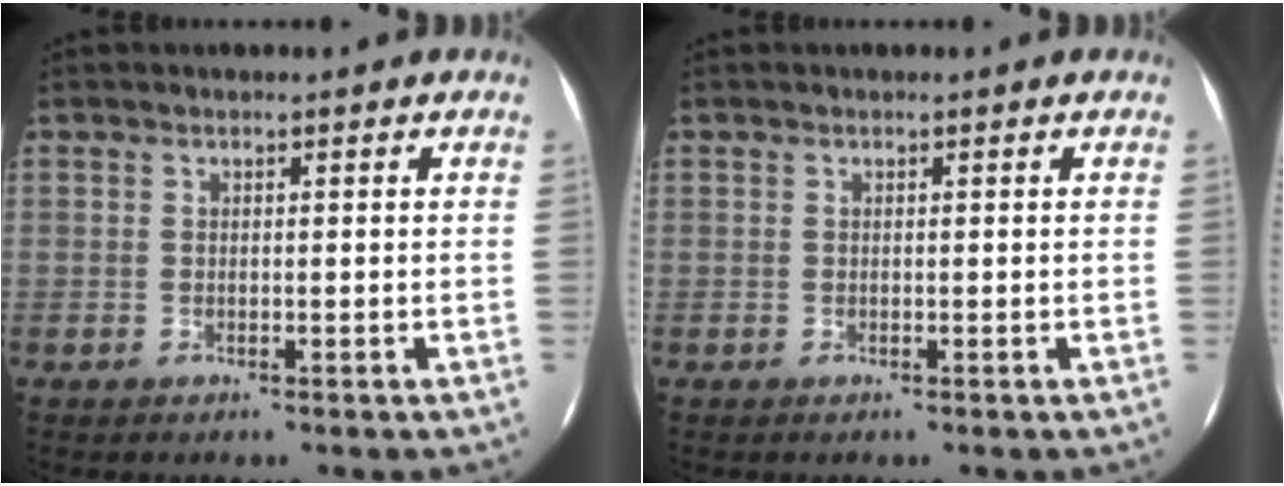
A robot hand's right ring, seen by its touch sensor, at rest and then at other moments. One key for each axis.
{"total": 0.0}